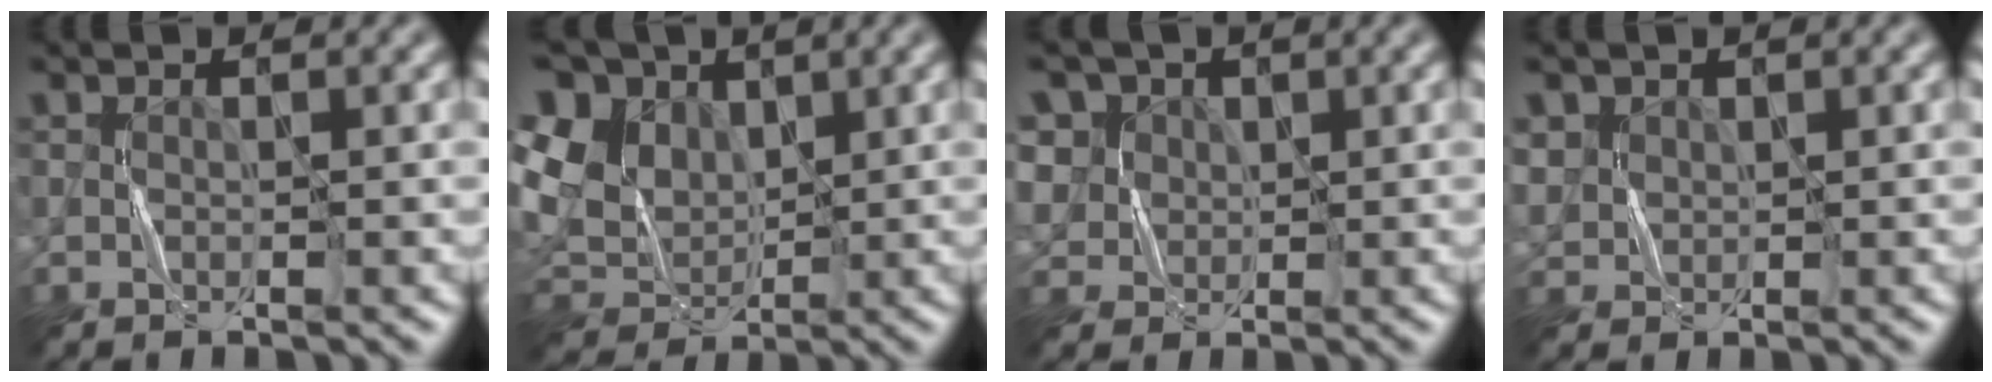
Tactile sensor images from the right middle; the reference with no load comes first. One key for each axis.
{"total": 9.7, "fx": 2.8, "fy": 7.8, "fz": 5.0, "tx": -0.132, "ty": 0.022, "tz": 0.046}
{"total": 6.2, "fx": 2.7, "fy": 5.1, "fz": 2.1, "tx": -0.056, "ty": 0.011, "tz": 0.044}
{"total": 1.8, "fx": 0.8, "fy": 1.6, "fz": 0.3, "tx": -0.014, "ty": -0.001, "tz": 0.020}